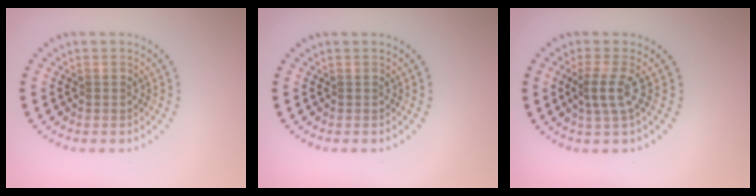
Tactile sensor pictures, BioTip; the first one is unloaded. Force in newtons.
{"total": 0.0}
{"total": 2.4, "press": 1.8, "slide": 1.7}